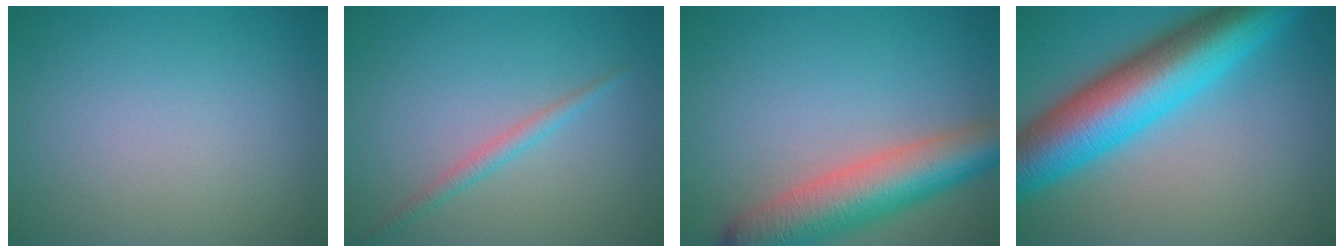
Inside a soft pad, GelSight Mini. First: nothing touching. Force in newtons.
{"total": 1.5, "press": 1.5, "slide": 0.1}
{"total": 7.9, "press": 7.9, "slide": 0.5}
{"total": 12.2, "press": 12.2, "slide": 0.4}